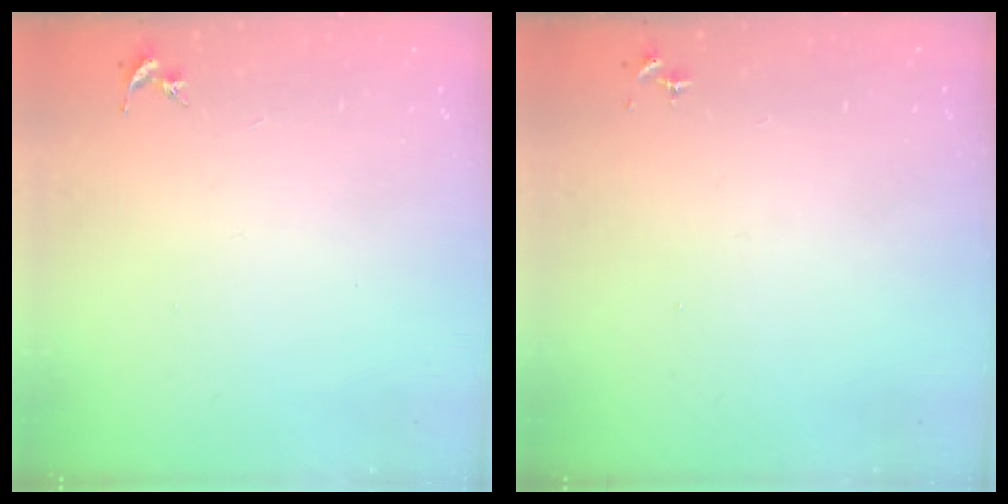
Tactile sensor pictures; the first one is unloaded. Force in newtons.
{"total": 0.0}